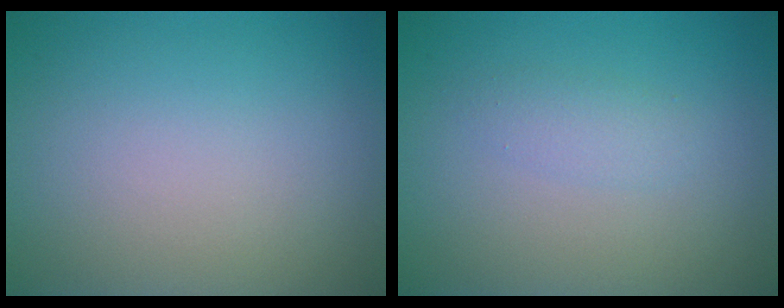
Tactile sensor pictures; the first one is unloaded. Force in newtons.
{"total": 1.4, "press": 1.4, "slide": 0.0}